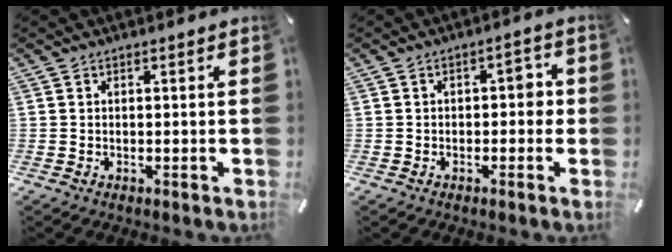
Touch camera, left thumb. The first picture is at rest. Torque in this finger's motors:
{"motor_torque": [-0.07, 0.82, 0.17, -0.14, 0.04]}